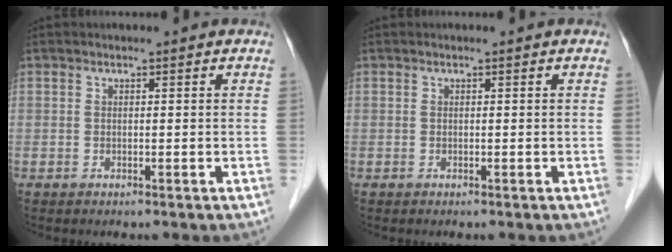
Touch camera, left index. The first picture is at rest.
{"total": 0.0}